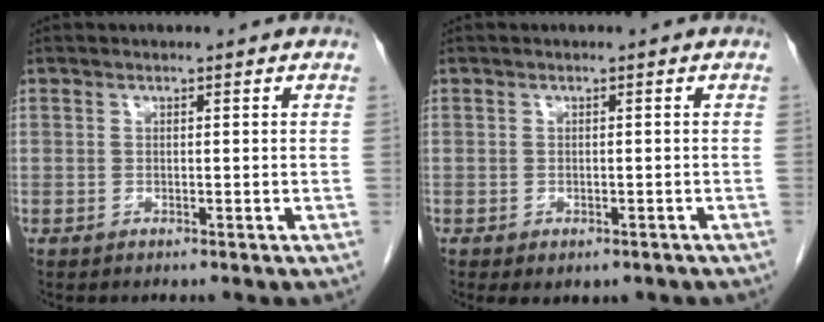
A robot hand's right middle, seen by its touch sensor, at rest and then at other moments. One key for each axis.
{"total": 3.6, "fx": -2.5, "fy": 1.9, "fz": 1.8, "tx": -0.018, "ty": -0.005, "tz": -0.026}